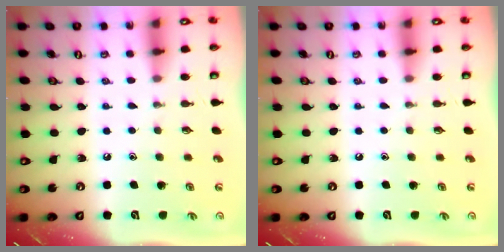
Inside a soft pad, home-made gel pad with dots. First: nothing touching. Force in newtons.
{"total": 0.0}